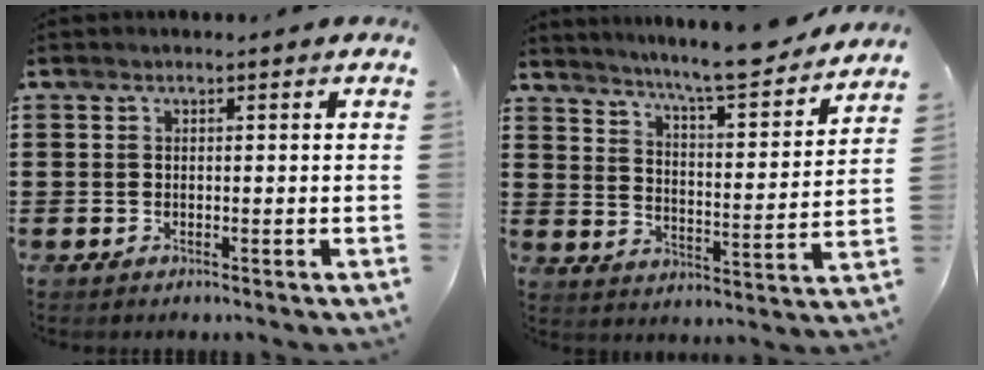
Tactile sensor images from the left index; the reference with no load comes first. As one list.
[{"total": 7.8, "force": [7.2, -0.8, 2.7], "torque": [-0.064, -0.060, 0.117]}]